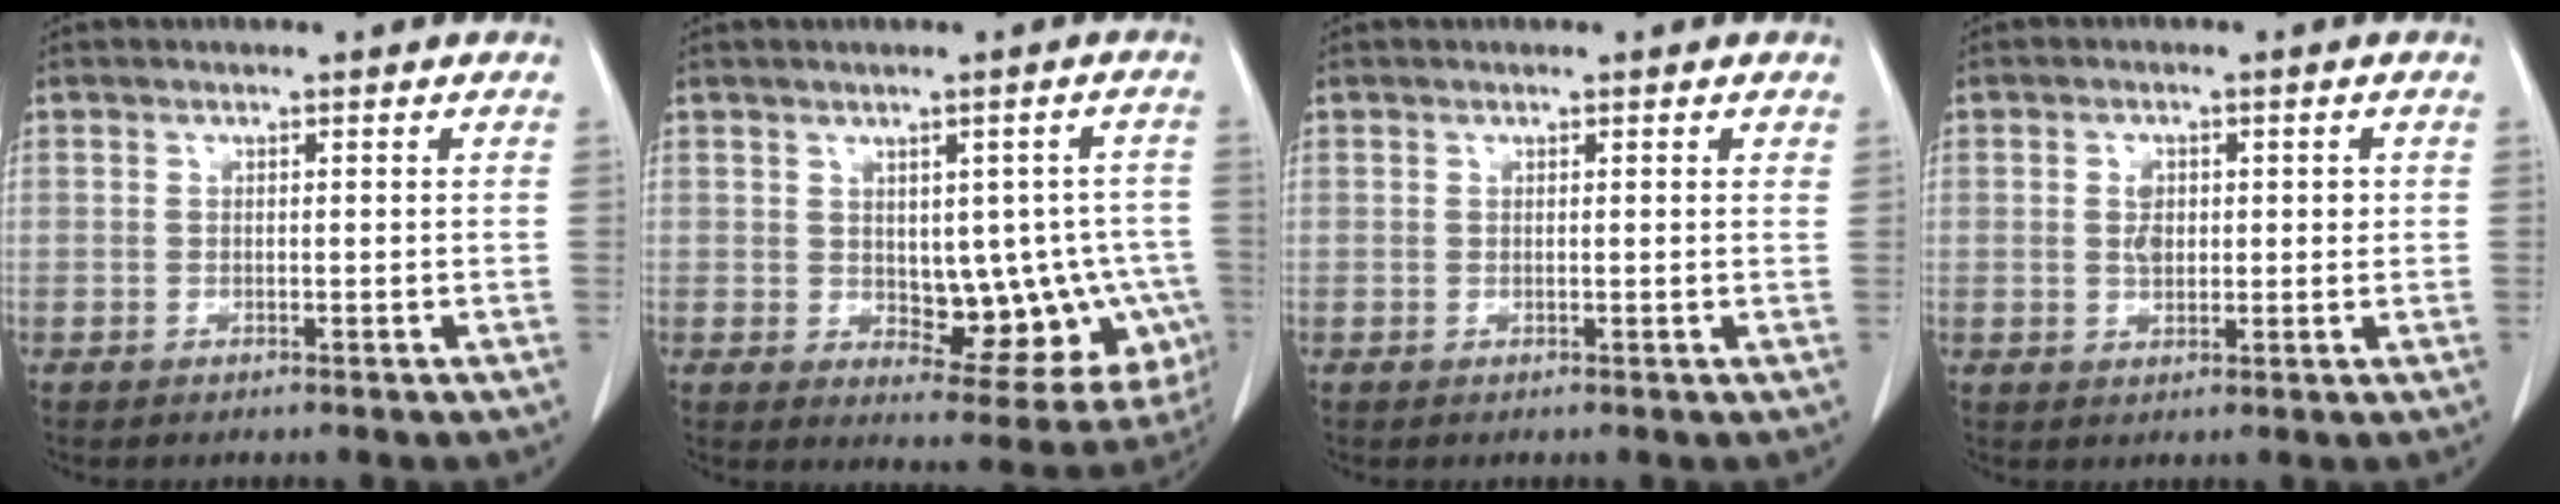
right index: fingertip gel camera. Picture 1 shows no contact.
{"total": 12.0, "force": [-1.3, 6.3, 10.1], "torque": [-0.108, 0.014, 0.005]}
{"total": 0.6, "force": [0.5, 0.2, 0.4], "torque": [-0.006, 0.000, 0.003]}
{"total": 3.4, "force": [0.5, 2.2, 2.6], "torque": [-0.044, 0.004, 0.010]}